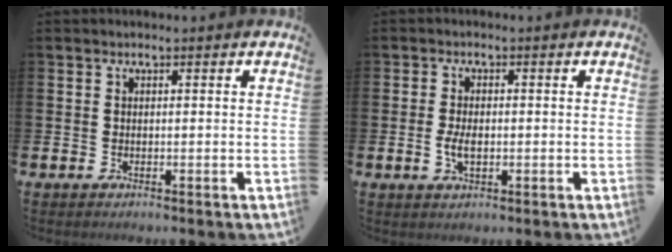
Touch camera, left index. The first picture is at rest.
{"total": 3.1, "force": [-0.4, 1.6, 2.6], "torque": [-0.046, 0.003, -0.008]}